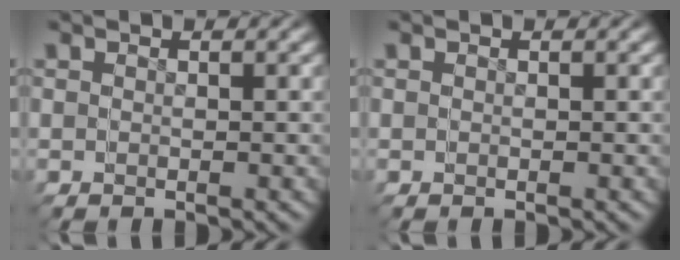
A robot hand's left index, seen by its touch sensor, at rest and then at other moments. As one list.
[{"total": 0.0}]